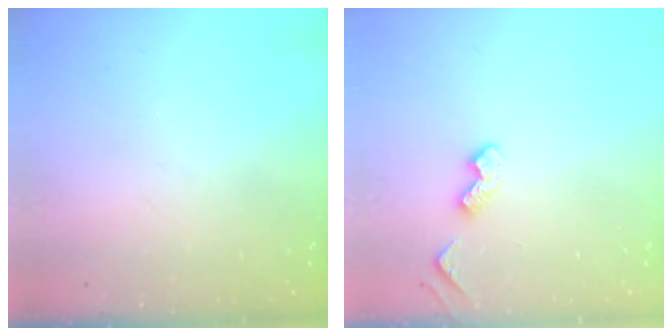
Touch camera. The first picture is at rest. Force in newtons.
{"total": 4.7, "press": 4.7, "slide": 0.8}